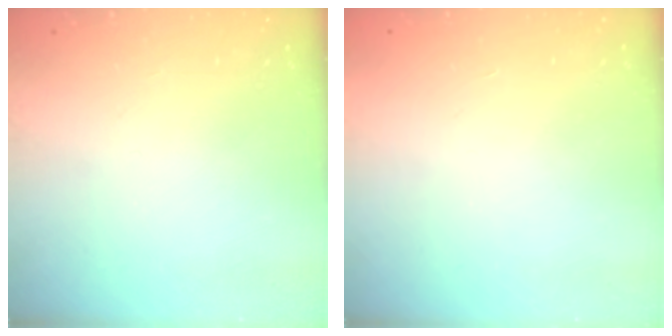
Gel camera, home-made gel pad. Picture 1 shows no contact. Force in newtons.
{"total": 1.5, "press": 1.5, "slide": 0.1}